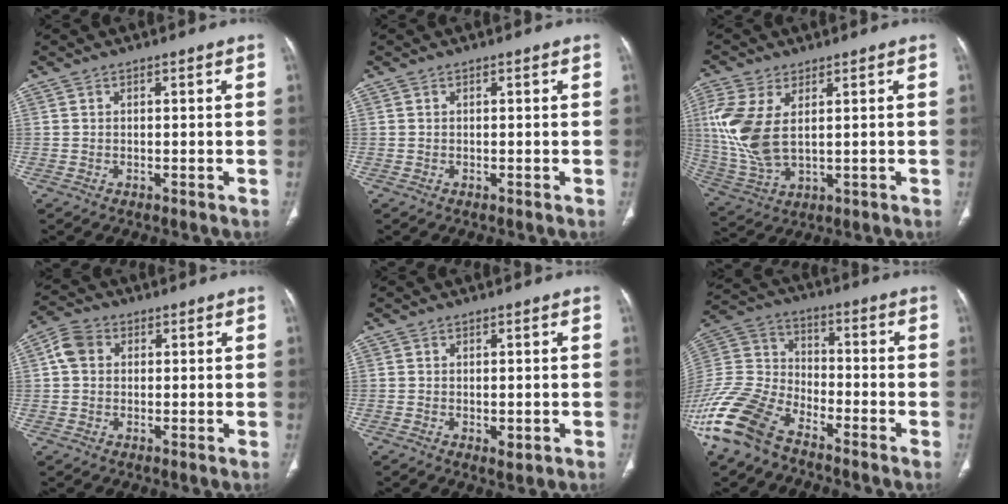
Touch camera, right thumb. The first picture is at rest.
{"total": 0.0}
{"total": 11.9, "force": [2.3, 6.2, 9.9], "torque": [-0.237, -0.004, 0.059]}
{"total": 4.9, "force": [1.0, 3.9, 2.7], "torque": [-0.046, 0.012, 0.013]}
{"total": 1.8, "force": [-0.5, 1.0, 1.5], "torque": [-0.016, -0.003, -0.001]}
{"total": 17.1, "force": [-11.8, 8.6, 8.8], "torque": [-0.190, 0.049, -0.232]}